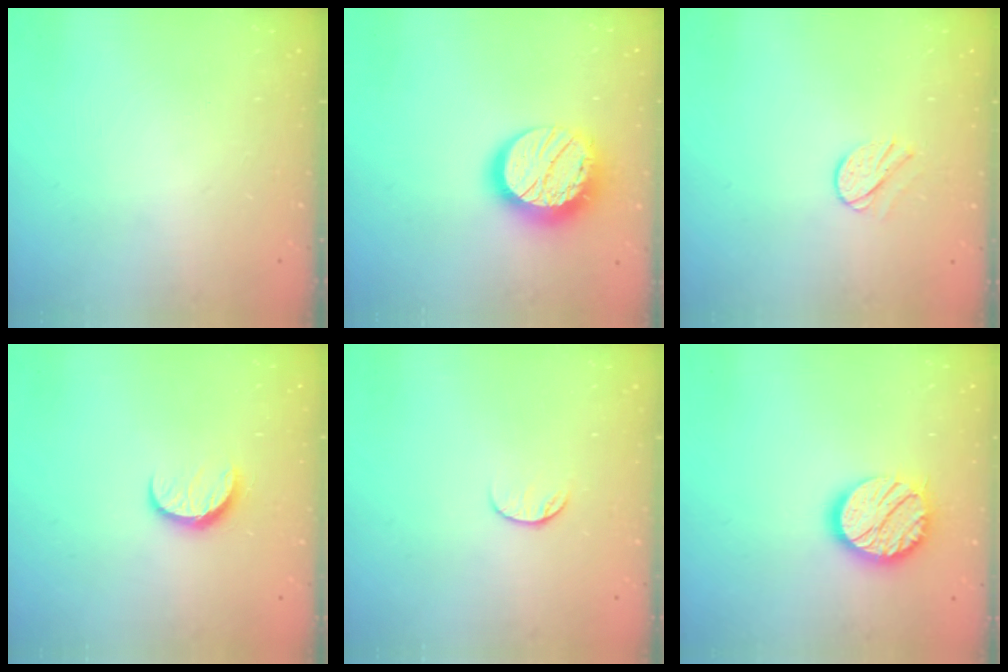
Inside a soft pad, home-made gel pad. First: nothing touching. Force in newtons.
{"total": 18.0, "press": 17.9, "slide": 1.2}
{"total": 5.9, "press": 5.8, "slide": 0.6}
{"total": 6.6, "press": 6.6, "slide": 0.6}
{"total": 6.1, "press": 6.1, "slide": 0.7}
{"total": 14.8, "press": 14.7, "slide": 0.9}